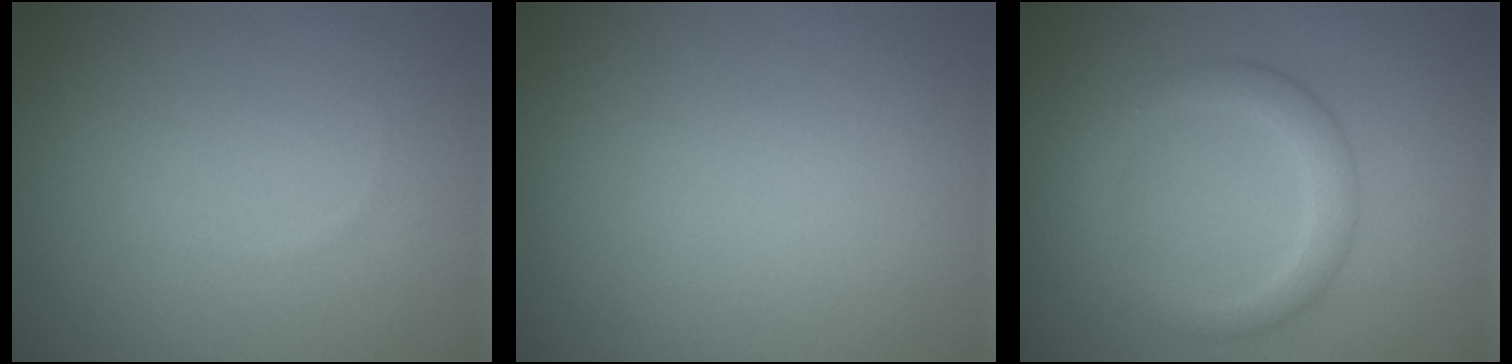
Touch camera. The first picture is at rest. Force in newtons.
{"total": 0.0}
{"total": 2.8, "press": 2.8, "slide": 0.1}